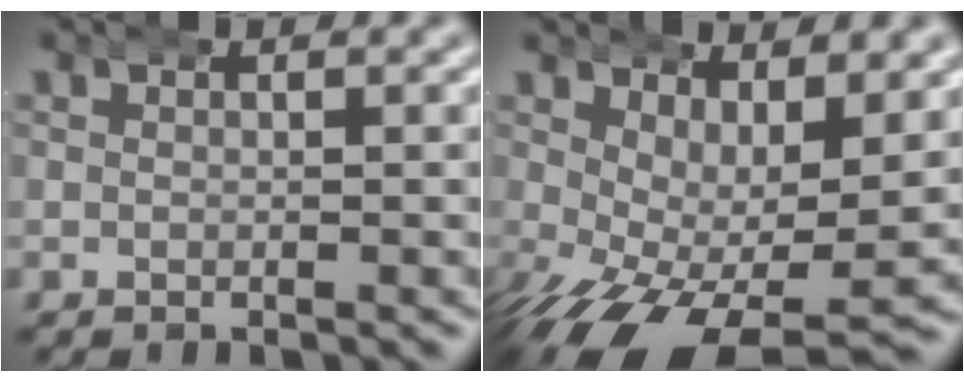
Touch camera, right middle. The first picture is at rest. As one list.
[{"total": 6.6, "force": [-1.9, 2.7, 5.7], "torque": [-0.109, -0.046, -0.005]}]